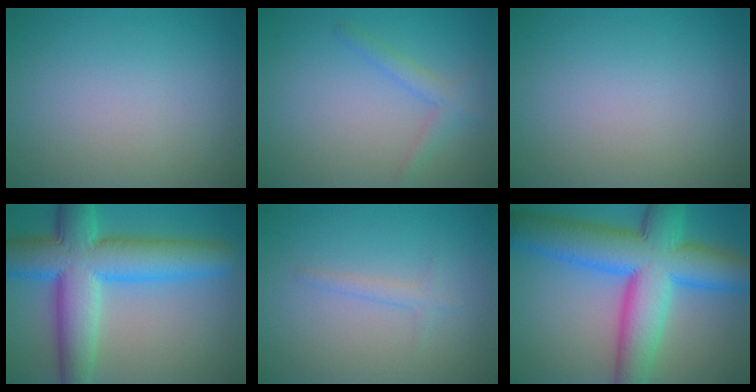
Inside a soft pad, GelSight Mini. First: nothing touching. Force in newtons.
{"total": 1.8, "press": 1.8, "slide": 0.0}
{"total": 0.0}
{"total": 11.0, "press": 11.0, "slide": 0.2}
{"total": 1.1, "press": 1.1, "slide": 0.1}
{"total": 12.6, "press": 12.6, "slide": 0.4}